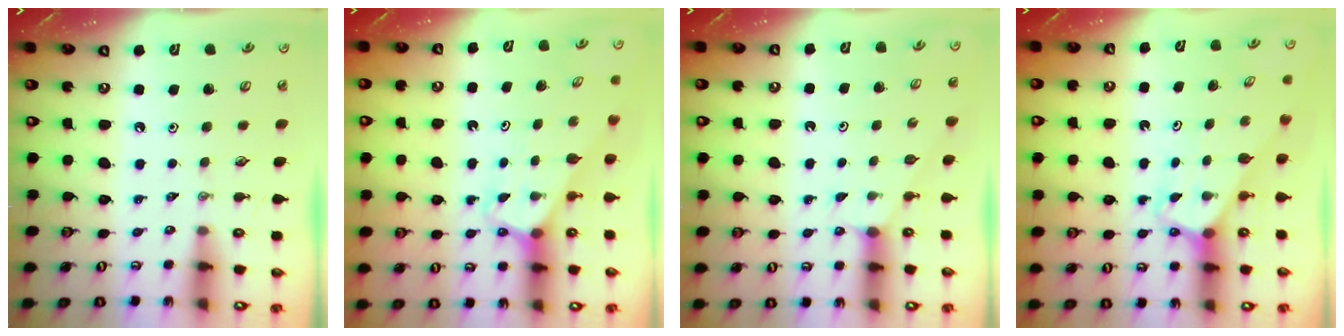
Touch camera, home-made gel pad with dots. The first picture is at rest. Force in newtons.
{"total": 3.0, "press": 3.0, "slide": 0.2}
{"total": 1.7, "press": 1.7, "slide": 0.3}
{"total": 3.1, "press": 3.1, "slide": 0.2}